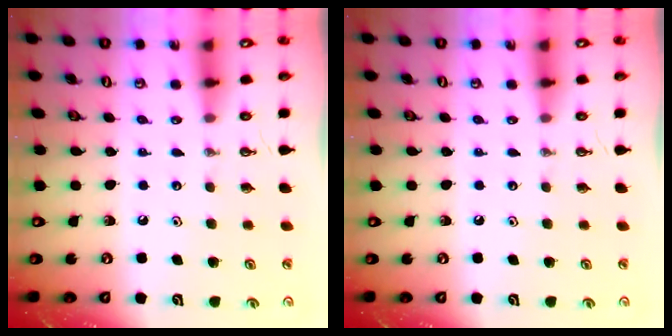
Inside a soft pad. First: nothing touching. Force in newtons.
{"total": 0.0}